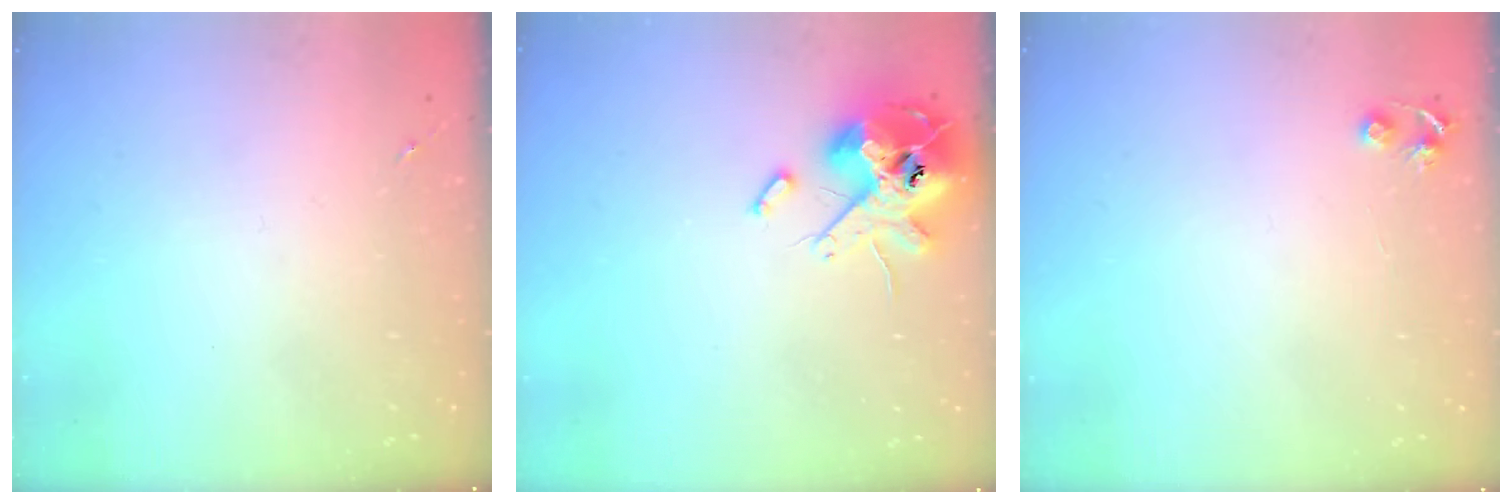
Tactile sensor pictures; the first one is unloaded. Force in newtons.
{"total": 14.3, "press": 14.0, "slide": 2.5}
{"total": 4.8, "press": 4.8, "slide": 0.6}